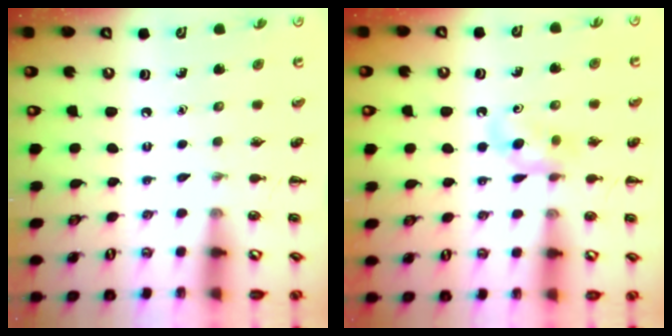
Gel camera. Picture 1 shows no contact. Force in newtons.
{"total": 6.6, "press": 6.4, "slide": 1.6}